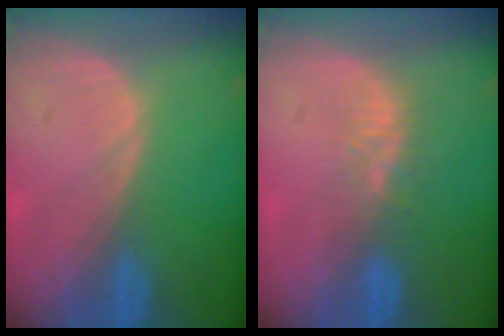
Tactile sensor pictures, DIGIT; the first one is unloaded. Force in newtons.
{"total": 4.3, "press": 3.6, "slide": 2.3}